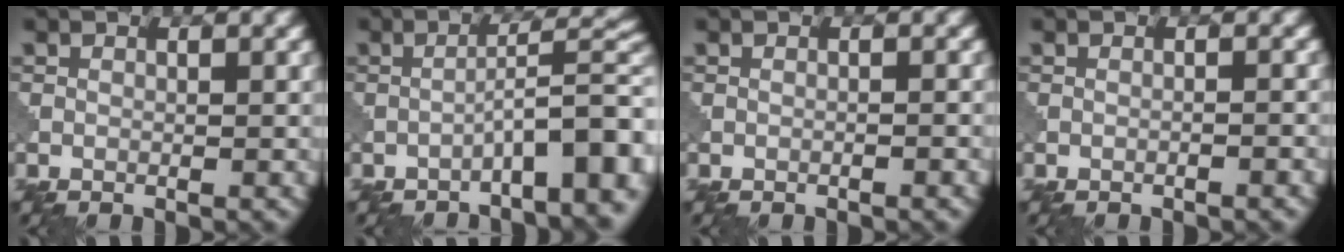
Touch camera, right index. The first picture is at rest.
{"total": 7.8, "force": [-3.6, 1.7, 6.7], "torque": [-0.086, 0.019, -0.054]}
{"total": 0.5, "force": [-0.3, 0.1, 0.4], "torque": [-0.007, 0.001, -0.013]}
{"total": 0.8, "force": [-0.4, 0.2, 0.7], "torque": [-0.010, 0.001, -0.017]}